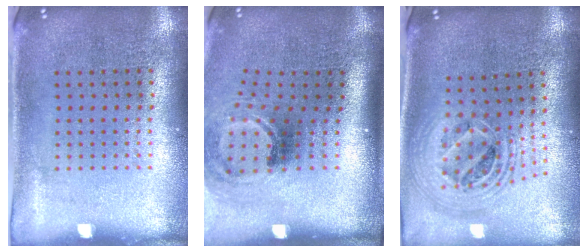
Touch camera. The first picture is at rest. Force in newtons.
{"total": 2.0, "press": 1.3, "slide": 1.6}
{"total": 2.3, "press": 1.8, "slide": 1.5}